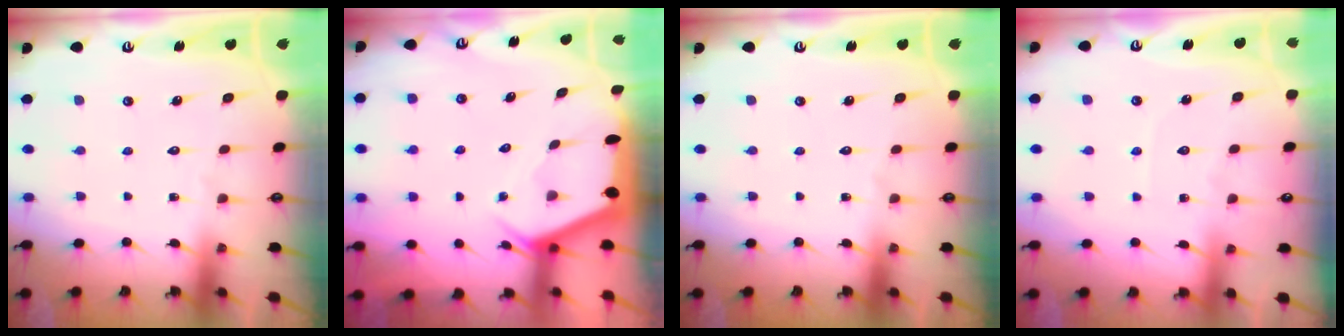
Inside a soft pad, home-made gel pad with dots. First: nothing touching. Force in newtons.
{"total": 2.4, "press": 2.4, "slide": 0.2}
{"total": 0.0}
{"total": 2.1, "press": 2.1, "slide": 0.4}